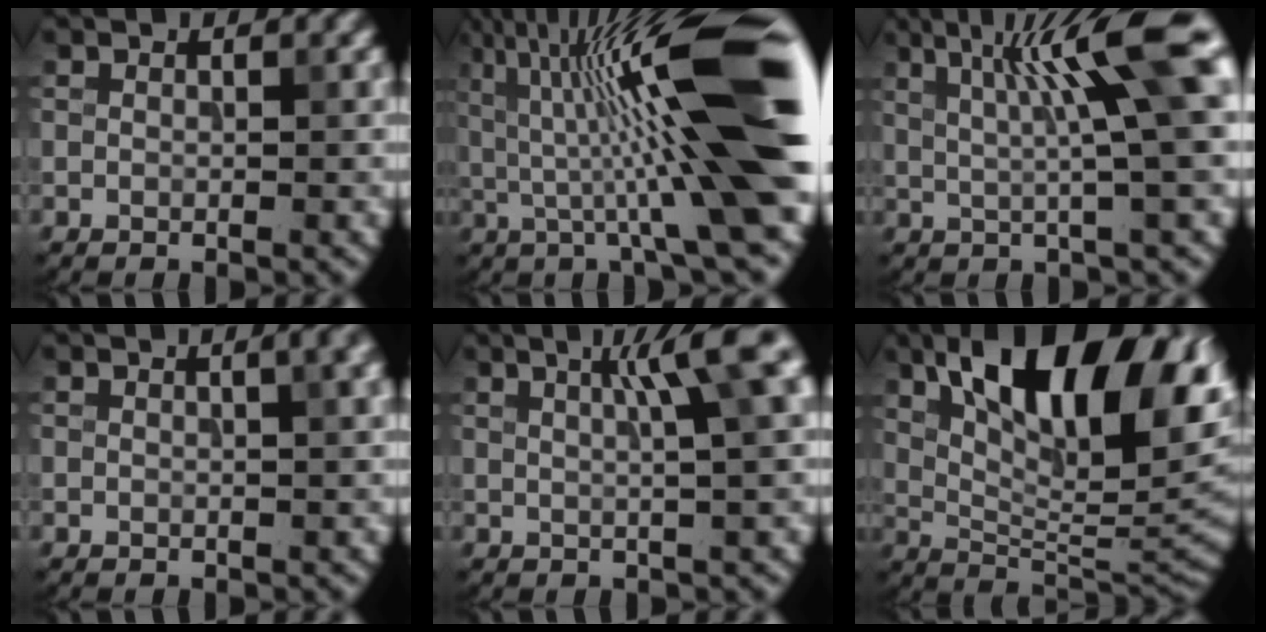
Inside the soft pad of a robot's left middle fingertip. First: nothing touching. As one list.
[{"total": 16.4, "force": [1.6, 2.5, 16.1], "torque": [-0.231, 0.021, 0.020]}, {"total": 9.4, "force": [2.8, 1.0, 8.9], "torque": [-0.127, 0.009, 0.045]}, {"total": 2.9, "force": [1.1, 0.9, 2.5], "torque": [-0.019, 0.007, 0.012]}, {"total": 6.2, "force": [2.0, 1.1, 5.7], "torque": [-0.064, 0.017, 0.028]}, {"total": 15.7, "force": [6.0, 6.5, 13.0], "torque": [-0.201, 0.009, 0.101]}]